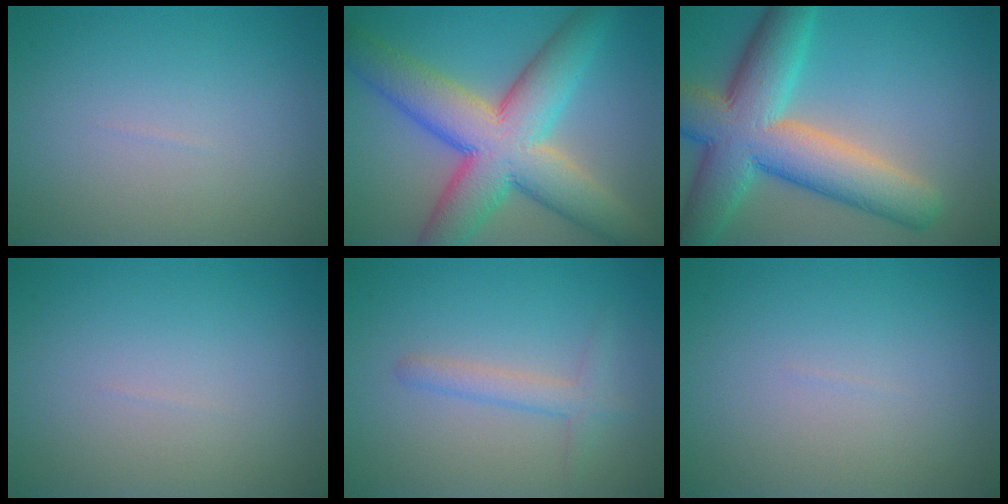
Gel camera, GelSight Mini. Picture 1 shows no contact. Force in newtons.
{"total": 11.7, "press": 11.6, "slide": 0.5}
{"total": 11.1, "press": 11.0, "slide": 0.4}
{"total": 0.0}
{"total": 2.0, "press": 2.0, "slide": 0.1}
{"total": 0.0}